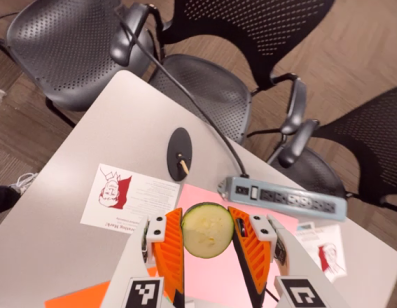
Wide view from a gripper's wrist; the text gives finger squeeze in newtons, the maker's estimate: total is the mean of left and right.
{"total": 13.2, "left": 13.2, "right": 13.2}